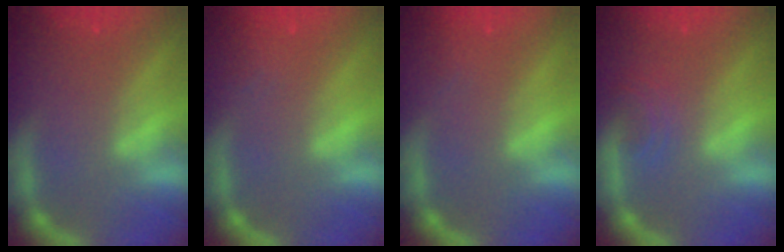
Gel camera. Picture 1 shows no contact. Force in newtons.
{"total": 1.4}
{"total": 0.9}
{"total": 2.4}